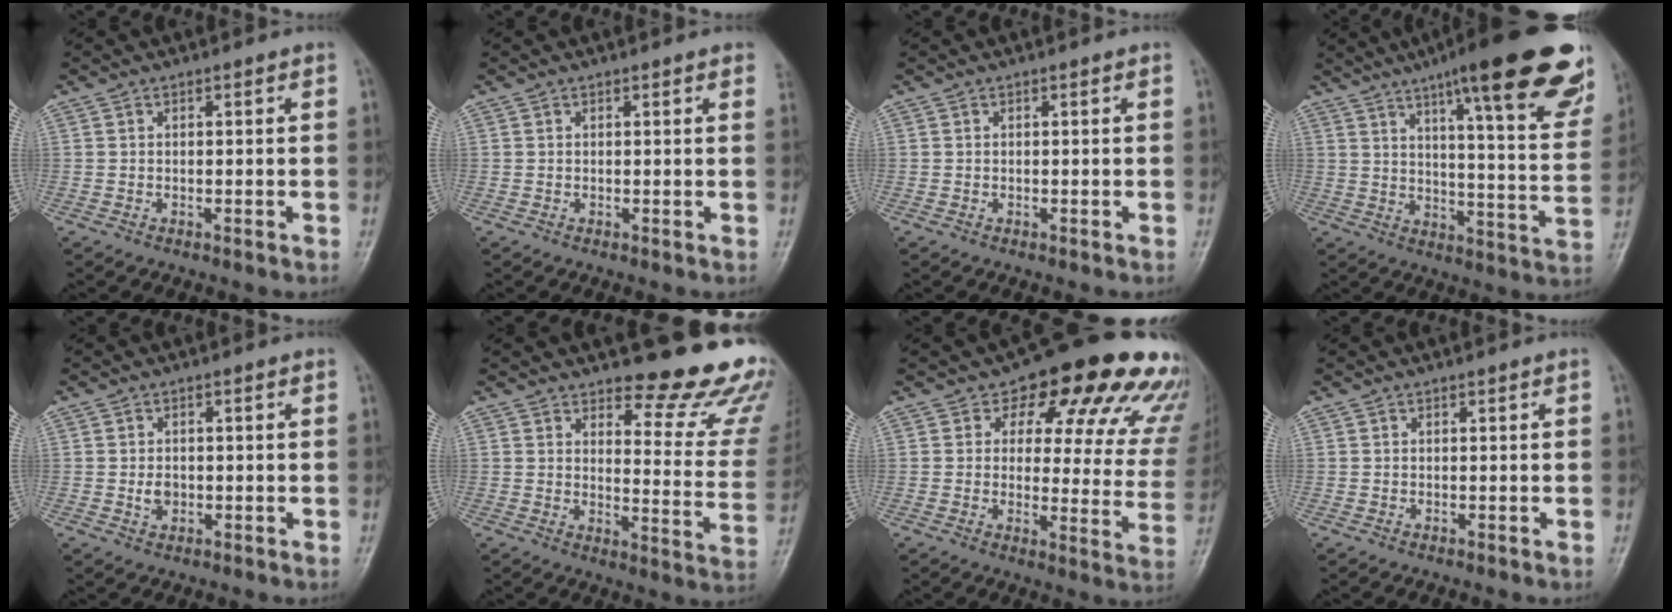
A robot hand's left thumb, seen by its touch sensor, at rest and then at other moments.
{"total": 2.2, "force": [1.7, 0.5, 1.2], "torque": [-0.006, 0.003, 0.011]}
{"total": 0.0}
{"total": 28.6, "force": [17.9, 5.8, 21.5], "torque": [-0.259, -0.046, 0.237]}
{"total": 2.3, "force": [-0.3, 1.7, 1.4], "torque": [-0.018, 0.001, -0.004]}
{"total": 18.3, "force": [15.3, 5.4, 8.5], "torque": [-0.053, -0.137, 0.175]}
{"total": 21.7, "force": [14.0, 10.3, 12.9], "torque": [-0.108, -0.054, 0.151]}
{"total": 0.0}